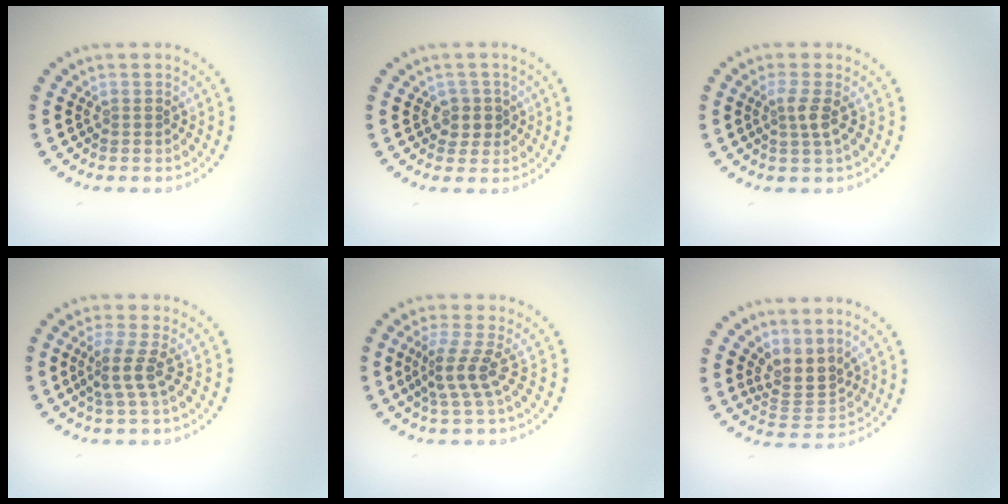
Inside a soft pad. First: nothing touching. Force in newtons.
{"total": 1.8, "press": 1.4, "slide": 1.1}
{"total": 1.9, "press": 1.4, "slide": 1.3}
{"total": 2.7, "press": 1.9, "slide": 1.9}
{"total": 2.7, "press": 1.9, "slide": 2.0}
{"total": 3.0, "press": 2.1, "slide": 2.1}